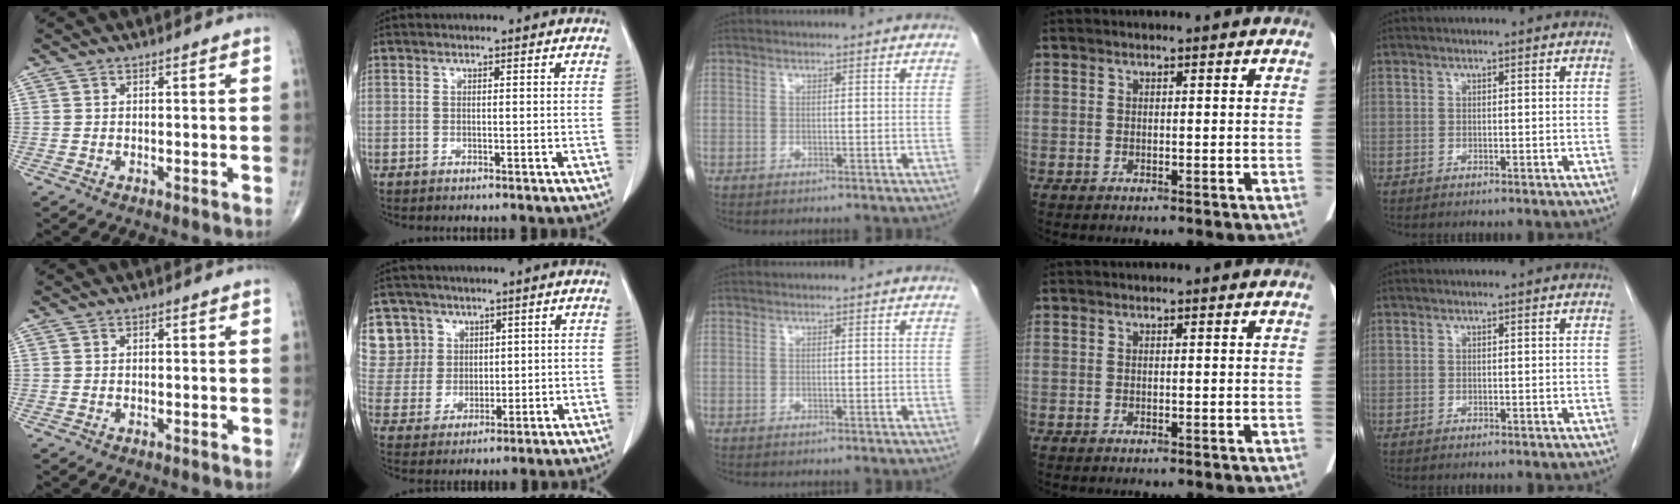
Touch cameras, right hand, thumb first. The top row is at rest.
{"index": {"total": 9.8, "force": [5.1, 8.3, 0.3], "torque": [-0.013, 0.022, 0.116]}}